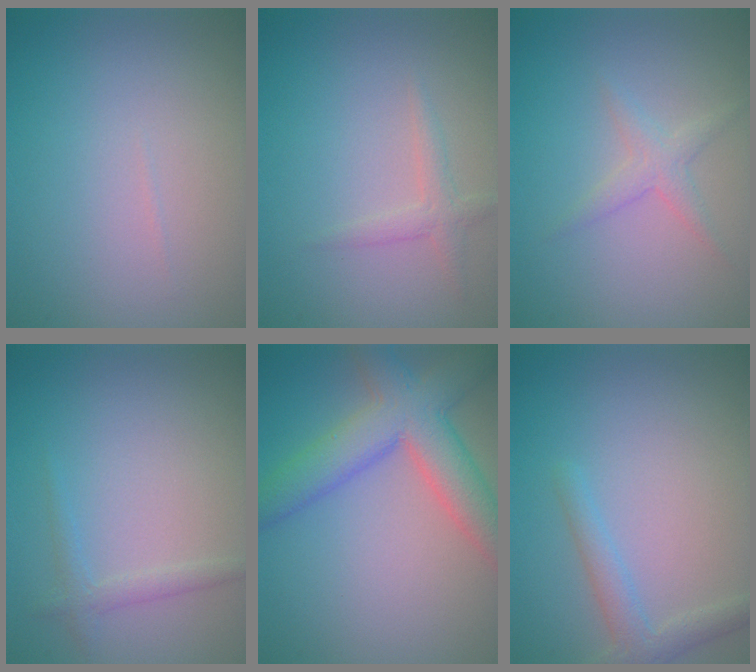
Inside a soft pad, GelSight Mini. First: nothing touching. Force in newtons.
{"total": 1.5, "press": 1.5, "slide": 0.0}
{"total": 1.6, "press": 1.6, "slide": 0.1}
{"total": 1.3, "press": 1.3, "slide": 0.0}
{"total": 6.7, "press": 6.7, "slide": 0.3}
{"total": 2.2, "press": 2.2, "slide": 0.0}